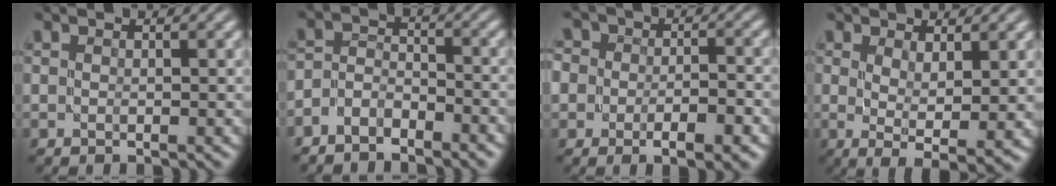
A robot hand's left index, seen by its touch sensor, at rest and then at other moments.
{"total": 3.3, "force": [-2.8, 1.3, 1.1], "torque": [-0.020, 0.004, -0.061]}
{"total": 6.5, "force": [-2.0, 4.5, 4.3], "torque": [-0.020, 0.003, -0.041]}
{"total": 3.5, "force": [0.7, 0.6, 3.3], "torque": [-0.054, -0.015, 0.018]}